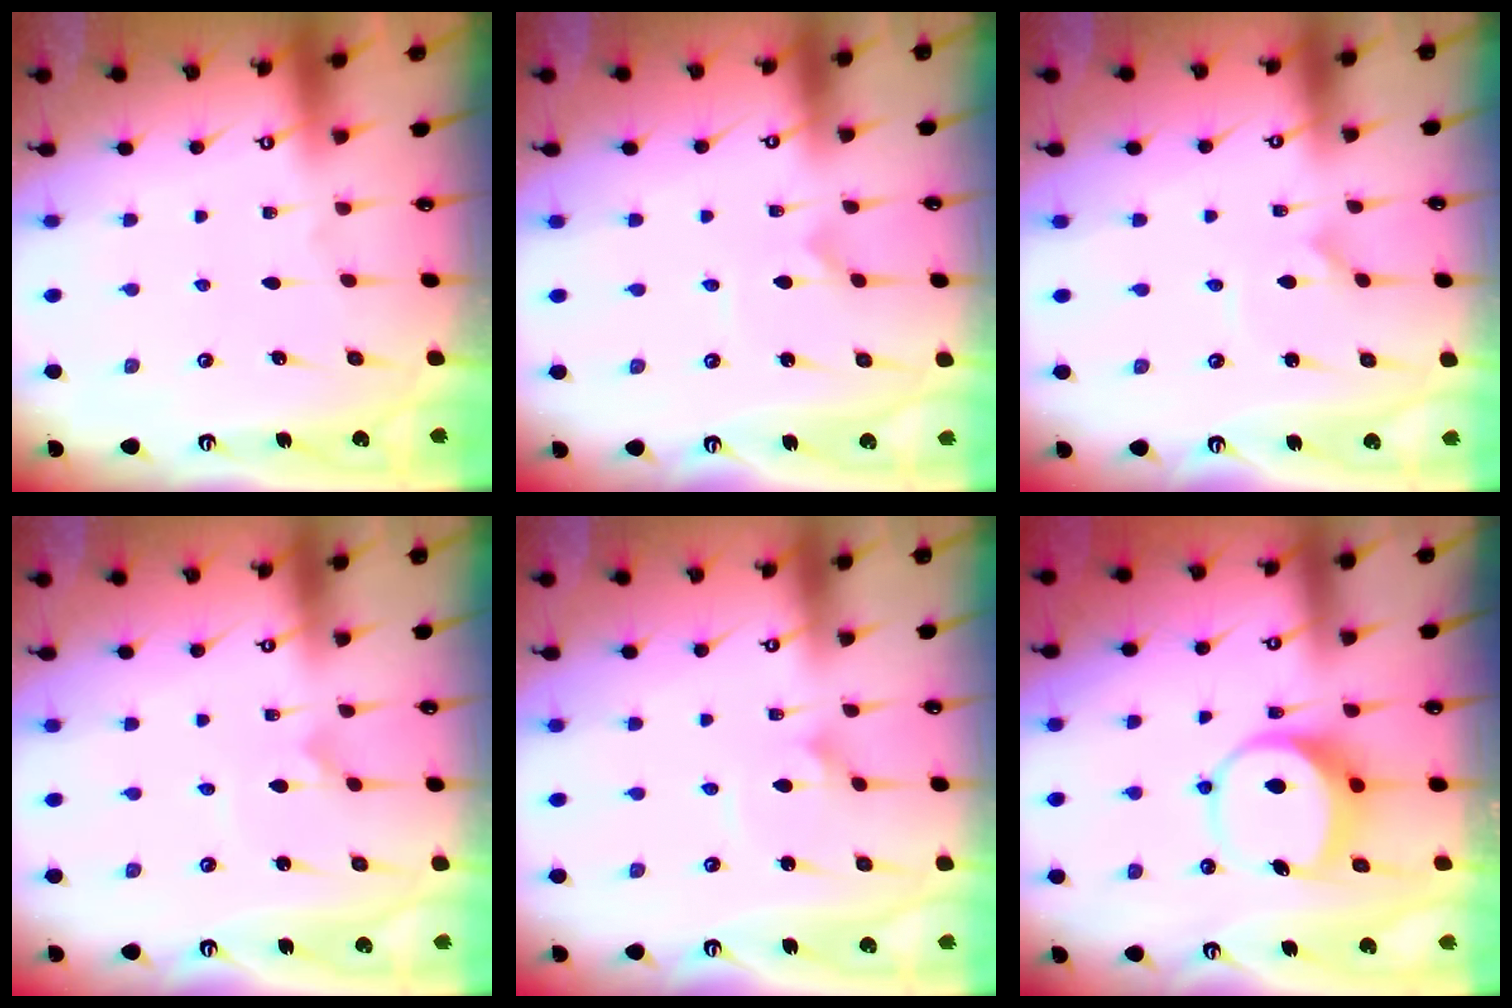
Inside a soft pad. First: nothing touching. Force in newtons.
{"total": 0.0}
{"total": 1.1, "press": 1.1, "slide": 0.1}
{"total": 1.1, "press": 1.1, "slide": 0.0}
{"total": 2.3, "press": 2.3, "slide": 0.1}
{"total": 8.4, "press": 8.3, "slide": 1.3}